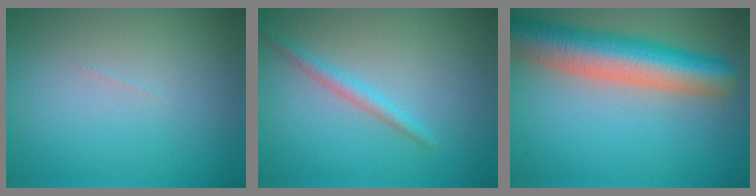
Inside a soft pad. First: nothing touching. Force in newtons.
{"total": 1.7, "press": 1.7, "slide": 0.1}
{"total": 9.4, "press": 9.4, "slide": 0.5}